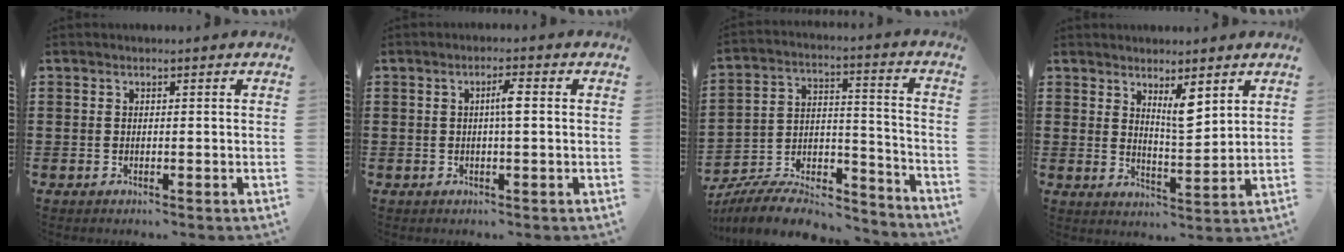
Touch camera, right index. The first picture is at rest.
{"total": 2.7, "force": [0.1, 0.2, 2.6], "torque": [-0.050, 0.000, 0.000]}
{"total": 8.5, "force": [-7.5, 2.3, 3.1], "torque": [-0.049, 0.016, -0.144]}
{"total": 5.3, "force": [3.6, 1.2, 3.7], "torque": [-0.064, -0.012, 0.060]}